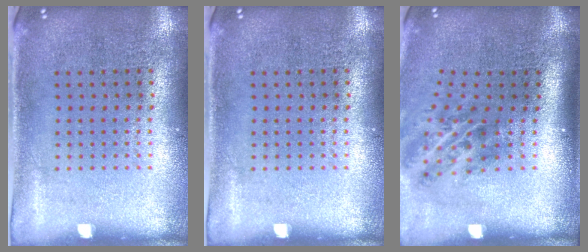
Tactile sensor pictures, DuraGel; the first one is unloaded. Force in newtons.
{"total": 0.0}
{"total": 2.1, "press": 1.3, "slide": 1.7}